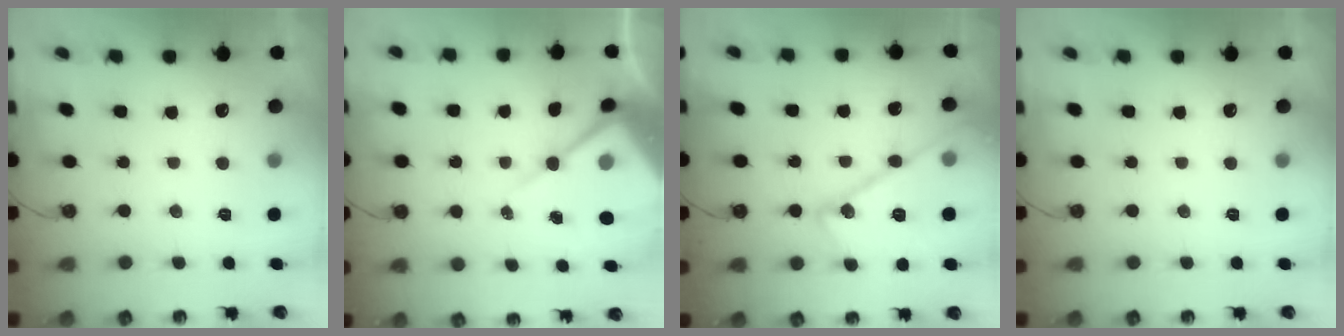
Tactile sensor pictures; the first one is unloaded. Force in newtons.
{"total": 11.7, "press": 11.7, "slide": 1.1}
{"total": 19.2, "press": 19.1, "slide": 1.3}
{"total": 0.0}